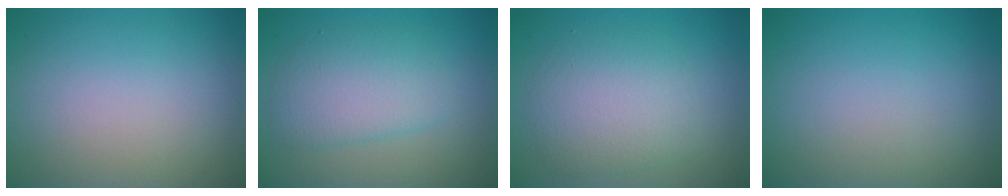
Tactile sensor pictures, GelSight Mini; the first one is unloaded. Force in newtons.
{"total": 4.1, "press": 4.0, "slide": 0.1}
{"total": 4.5, "press": 4.5, "slide": 0.2}
{"total": 0.0}